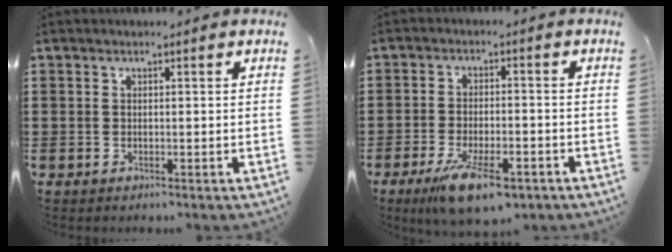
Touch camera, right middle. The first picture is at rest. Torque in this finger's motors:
{"motor_torque": [1.51, -0.62, 0.74, 0.07]}